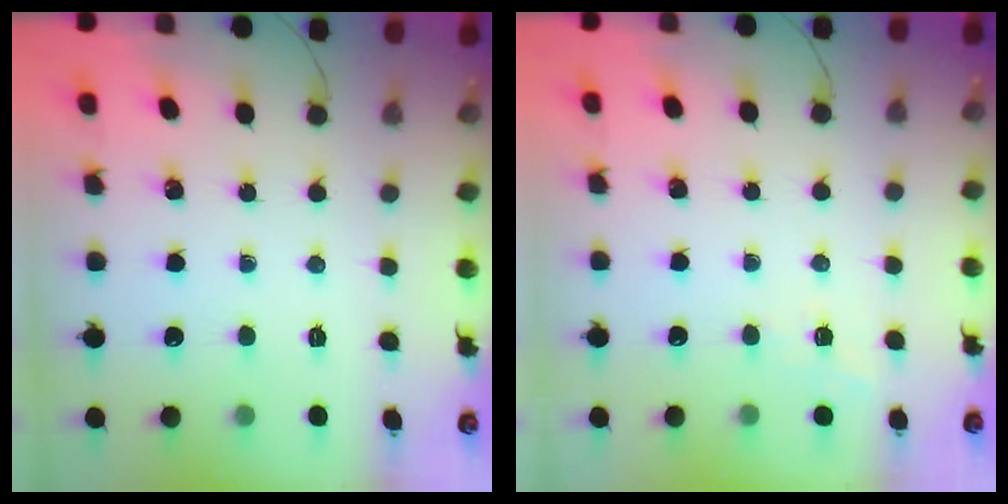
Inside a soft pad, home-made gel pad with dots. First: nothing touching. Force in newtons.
{"total": 2.7, "press": 2.2, "slide": 1.6}